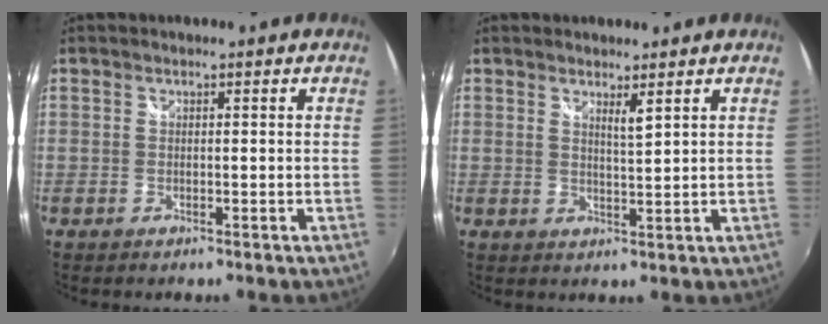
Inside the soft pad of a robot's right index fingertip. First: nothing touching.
{"total": 2.4, "force": [1.6, 0.0, 1.8], "torque": [-0.032, -0.005, 0.024]}